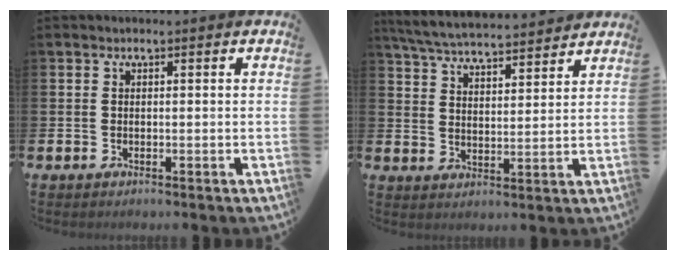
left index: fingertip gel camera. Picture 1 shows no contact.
{"total": 6.0, "force": [5.9, 0.5, 1.2], "torque": [-0.049, -0.036, 0.104]}